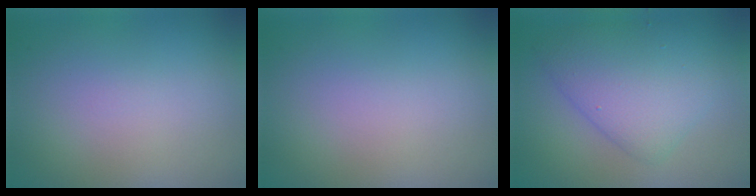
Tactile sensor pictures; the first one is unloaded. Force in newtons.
{"total": 0.0}
{"total": 5.3, "press": 5.3, "slide": 0.3}